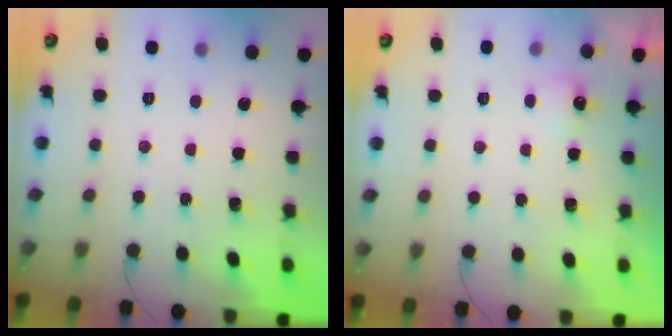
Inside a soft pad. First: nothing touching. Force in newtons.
{"total": 2.9, "press": 2.8, "slide": 0.8}